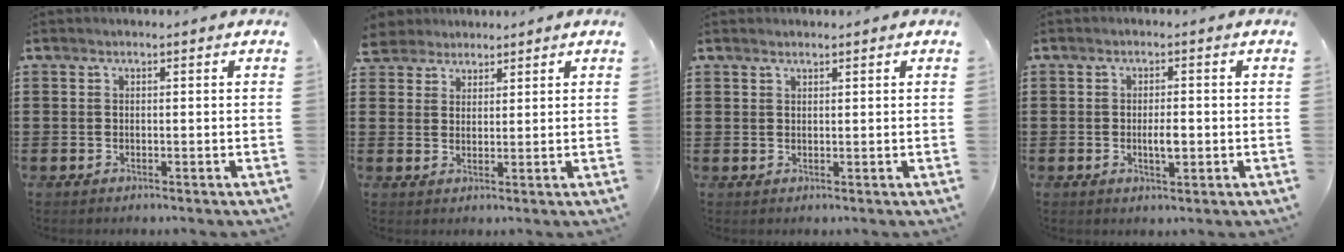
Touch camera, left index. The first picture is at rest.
{"total": 3.1, "force": [2.7, 1.5, -0.2], "torque": [-0.011, 0.003, 0.051]}
{"total": 1.0, "force": [0.9, 0.1, 0.2], "torque": [-0.006, 0.000, 0.019]}
{"total": 3.1, "force": [-0.3, 1.0, 2.9], "torque": [-0.053, 0.001, -0.006]}